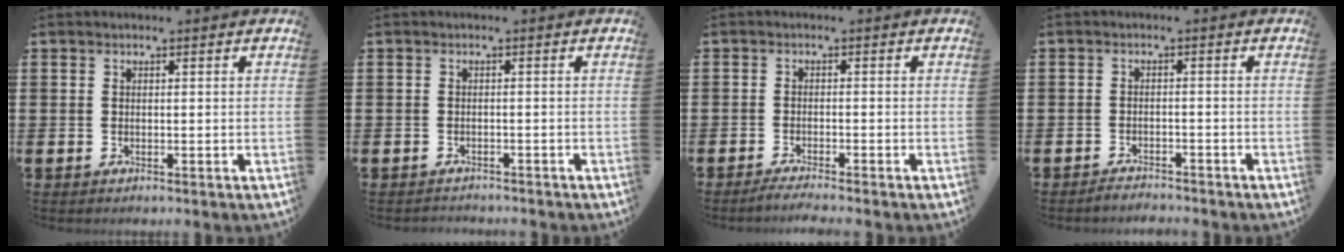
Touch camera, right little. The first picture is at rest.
{"total": 0.8, "force": [-0.8, 0.0, -0.1], "torque": [0.000, 0.001, -0.017]}
{"total": 1.7, "force": [-1.5, -0.2, 0.8], "torque": [-0.011, 0.002, -0.028]}
{"total": 1.6, "force": [-1.6, 0.0, -0.1], "torque": [-0.004, 0.004, -0.034]}